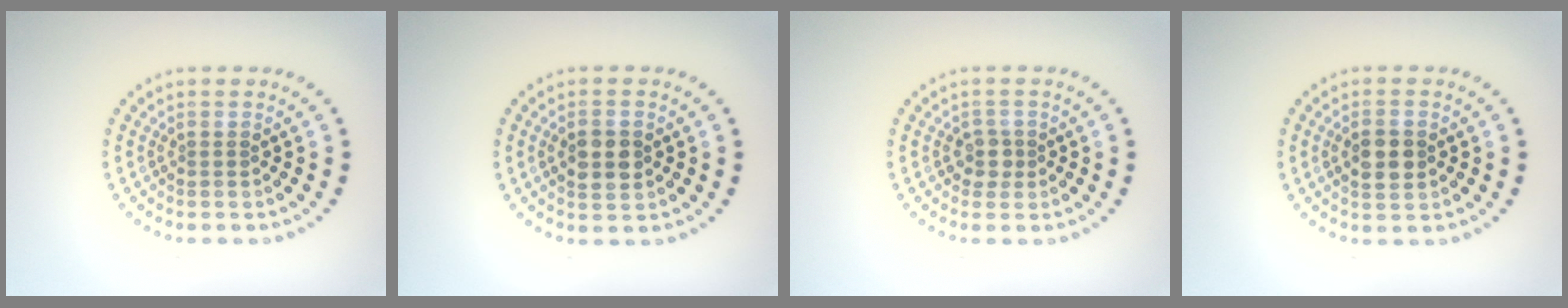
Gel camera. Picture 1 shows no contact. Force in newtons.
{"total": 2.8, "press": 2.8, "slide": 0.1}
{"total": 1.7, "press": 1.4, "slide": 1.0}
{"total": 2.7, "press": 2.7, "slide": 0.1}